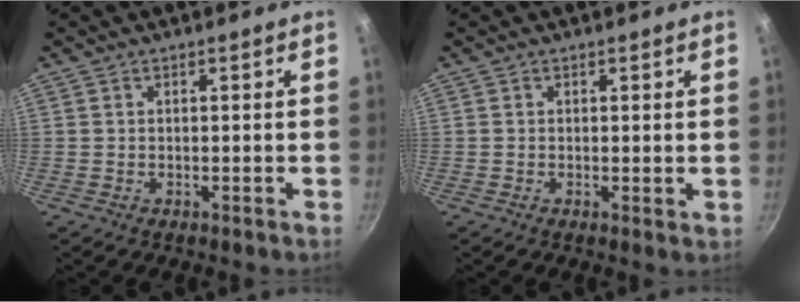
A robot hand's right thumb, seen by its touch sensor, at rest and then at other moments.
{"total": 0.8, "force": [0.2, 0.3, 0.7], "torque": [-0.010, -0.006, 0.000]}